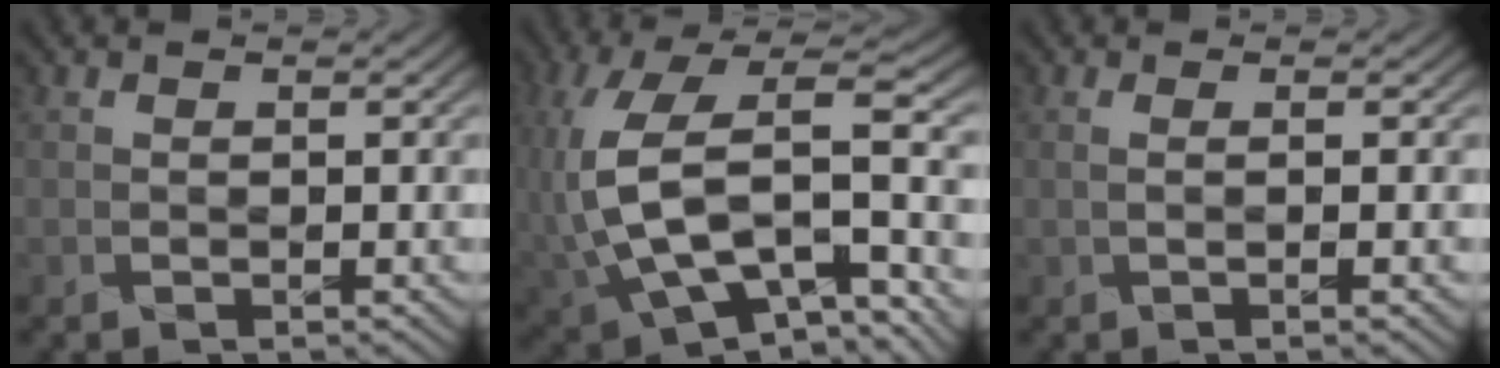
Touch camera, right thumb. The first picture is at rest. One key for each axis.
{"total": 14.4, "fx": -1.7, "fy": 7.3, "fz": 12.3, "tx": -0.272, "ty": -0.015, "tz": -0.022}
{"total": 2.2, "fx": -0.1, "fy": 0.4, "fz": 2.1, "tx": -0.024, "ty": 0.000, "tz": -0.009}